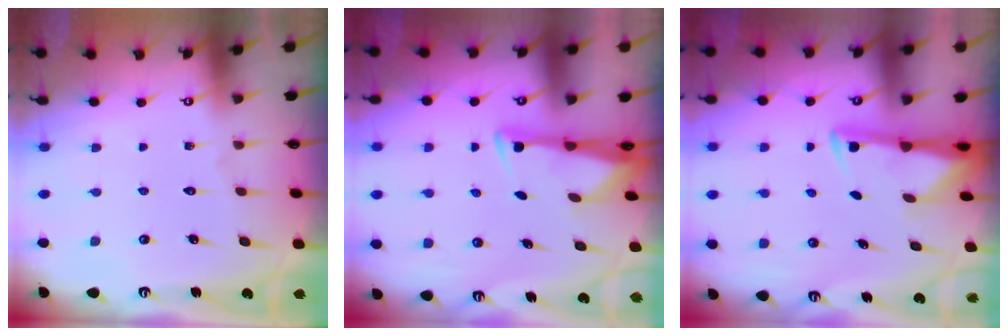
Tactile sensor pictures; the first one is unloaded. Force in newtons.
{"total": 3.2, "press": 3.1, "slide": 0.9}
{"total": 2.8, "press": 2.8, "slide": 0.5}